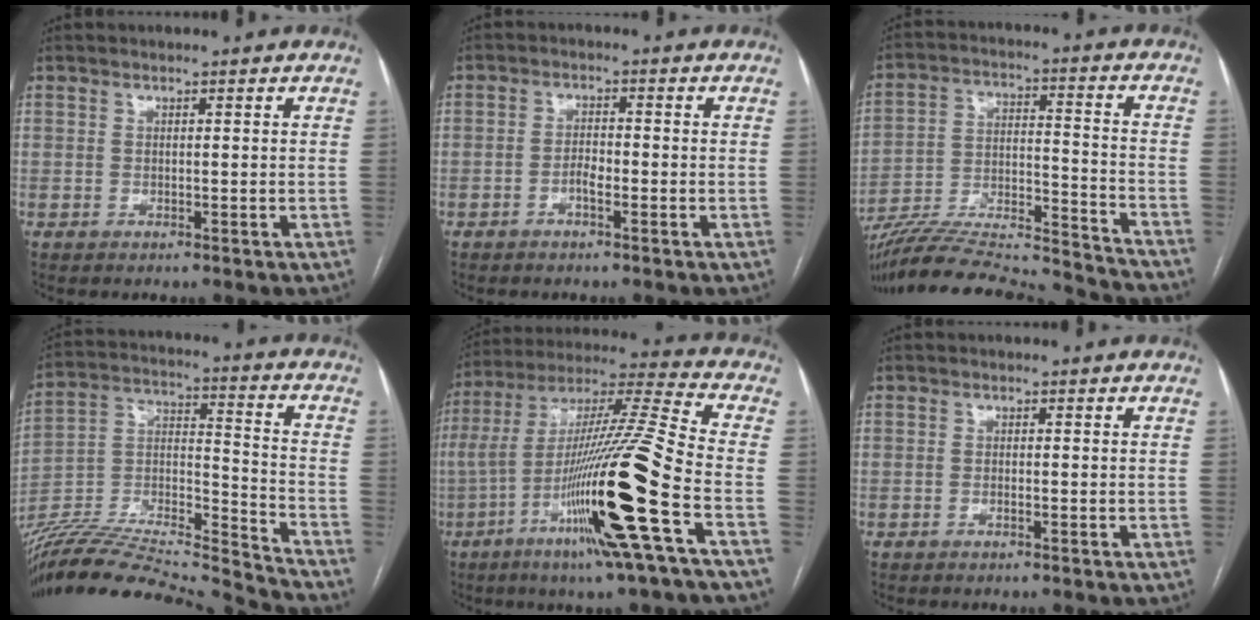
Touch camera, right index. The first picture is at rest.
{"total": 2.6, "force": [-1.3, 0.8, 2.1], "torque": [-0.038, 0.006, -0.024]}
{"total": 26.5, "force": [-24.7, 2.2, 9.3], "torque": [-0.156, -0.010, -0.373]}
{"total": 29.1, "force": [-27.0, 0.7, 10.8], "torque": [-0.200, -0.023, -0.439]}
{"total": 24.8, "force": [-8.5, -0.5, 23.3], "torque": [-0.446, -0.035, -0.162]}
{"total": 0.7, "force": [-0.4, 0.2, 0.5], "torque": [-0.011, 0.002, -0.008]}